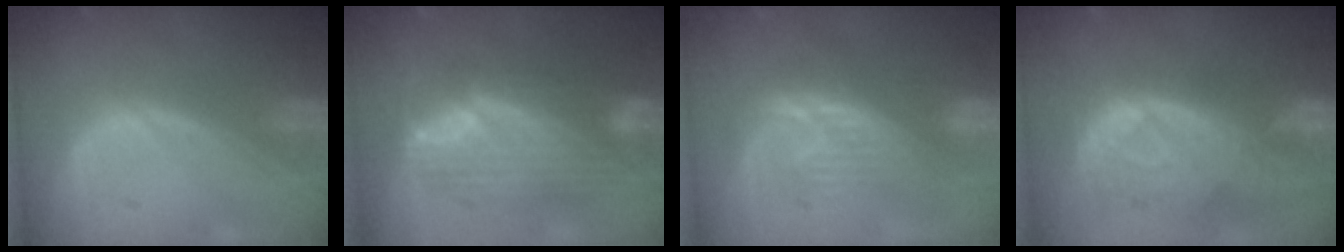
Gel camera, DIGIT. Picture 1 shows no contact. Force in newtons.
{"total": 9.8, "press": 9.8, "slide": 0.6}
{"total": 7.6, "press": 7.4, "slide": 1.7}
{"total": 11.2, "press": 9.7, "slide": 5.4}